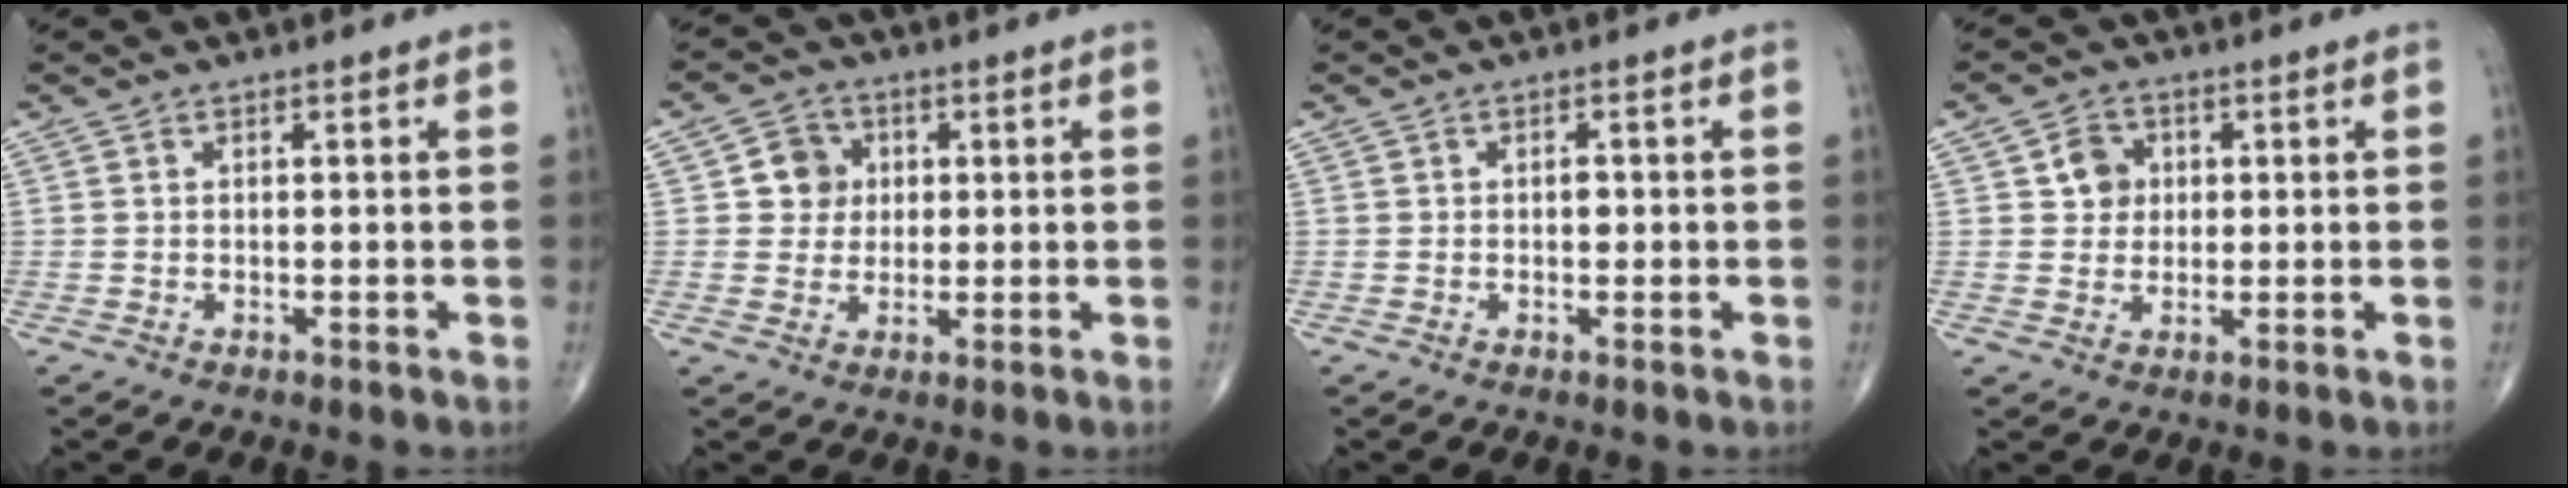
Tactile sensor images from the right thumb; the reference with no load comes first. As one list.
[{"total": 5.7, "force": [1.2, 5.2, 1.8], "torque": [0.003, 0.004, 0.015]}, {"total": 1.3, "force": [0.0, 0.8, 1.0], "torque": [-0.007, 0.003, -0.002]}, {"total": 4.8, "force": [1.1, 4.3, 2.0], "torque": [-0.007, 0.000, 0.015]}]